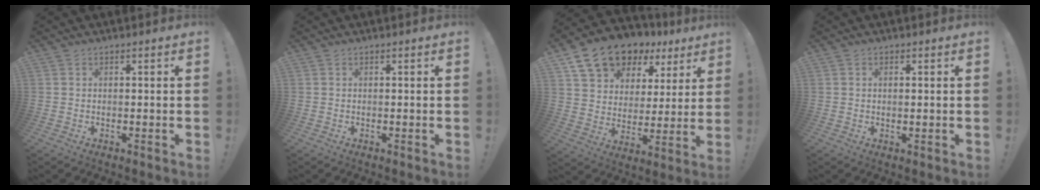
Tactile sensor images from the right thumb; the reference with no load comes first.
{"total": 0.0}
{"total": 15.2, "force": [10.3, 9.2, 6.2], "torque": [-0.104, -0.065, 0.191]}
{"total": 1.0, "force": [0.3, 0.2, 0.9], "torque": [-0.014, 0.000, 0.004]}